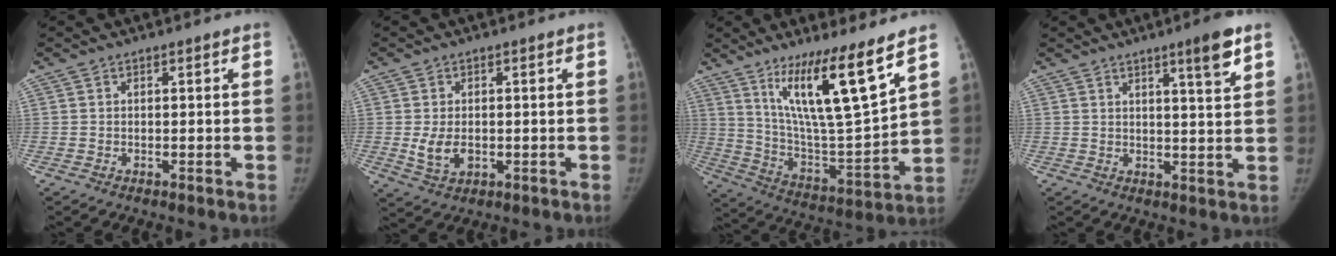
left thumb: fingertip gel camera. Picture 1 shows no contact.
{"total": 5.1, "force": [-0.5, 3.4, 3.7], "torque": [-0.062, -0.008, -0.001]}
{"total": 18.6, "force": [11.4, 2.3, 14.6], "torque": [-0.231, -0.074, 0.208]}
{"total": 6.2, "force": [3.7, 0.5, 4.9], "torque": [-0.068, -0.025, 0.054]}